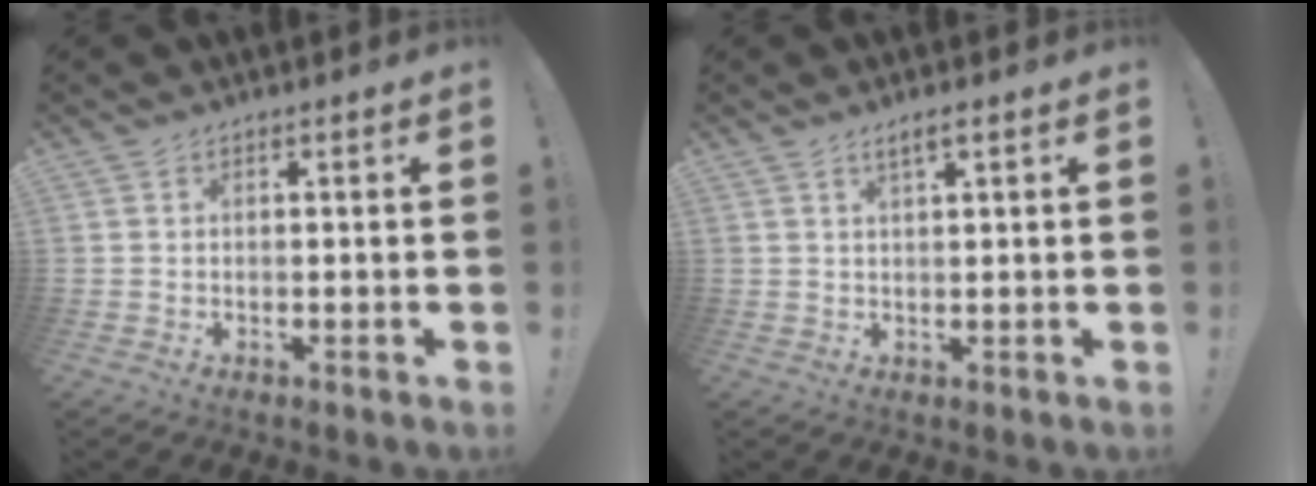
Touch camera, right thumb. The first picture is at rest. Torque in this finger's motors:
{"motor_torque": [0.03, 0.01, 0.01, -0.01, 0.00]}